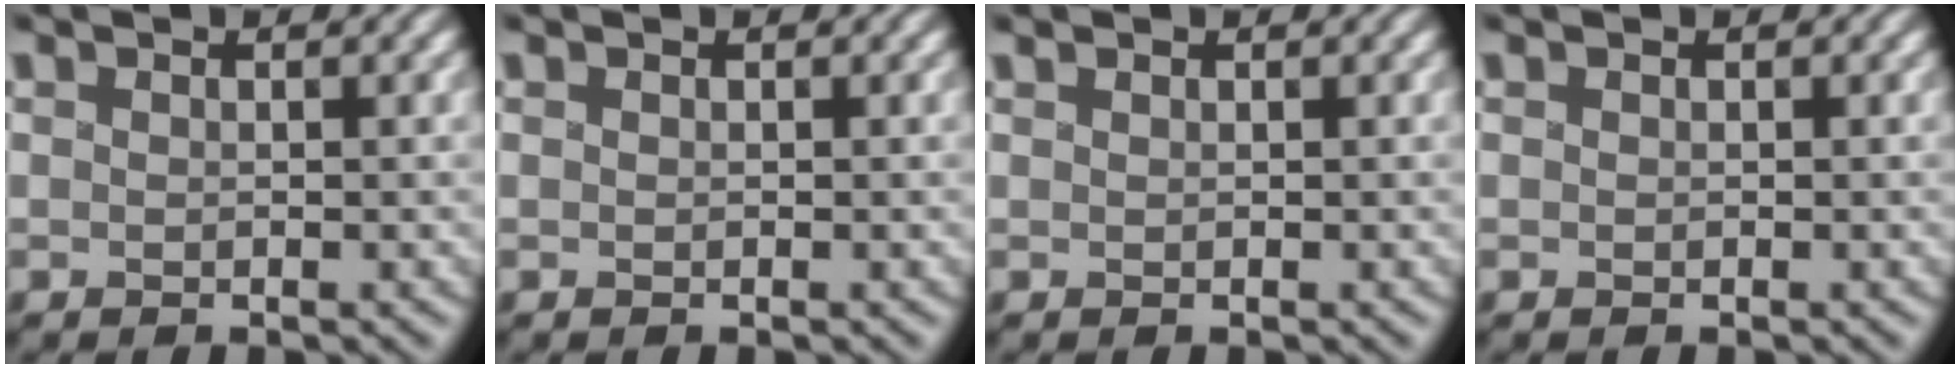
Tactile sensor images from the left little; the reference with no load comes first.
{"total": 0.0}
{"total": 0.0}
{"total": 0.0}